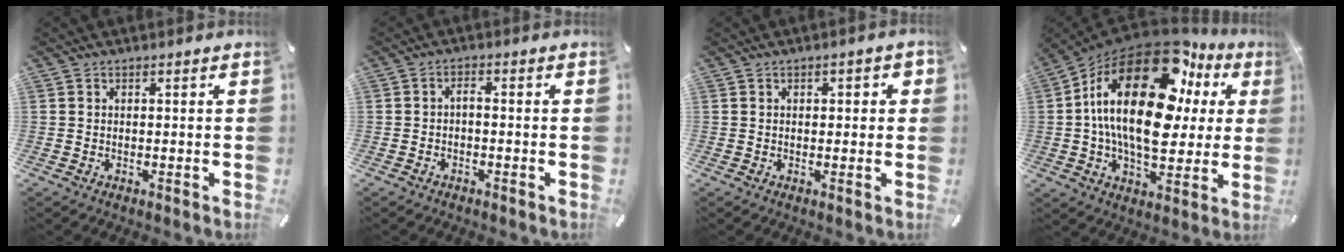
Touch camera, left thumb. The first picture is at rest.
{"total": 1.7, "force": [-0.9, 0.5, 1.4], "torque": [-0.025, 0.005, -0.018]}
{"total": 1.6, "force": [-0.1, 1.1, 1.1], "torque": [-0.012, 0.003, -0.005]}
{"total": 28.5, "force": [7.8, 15.2, 22.8], "torque": [-0.431, -0.040, 0.125]}